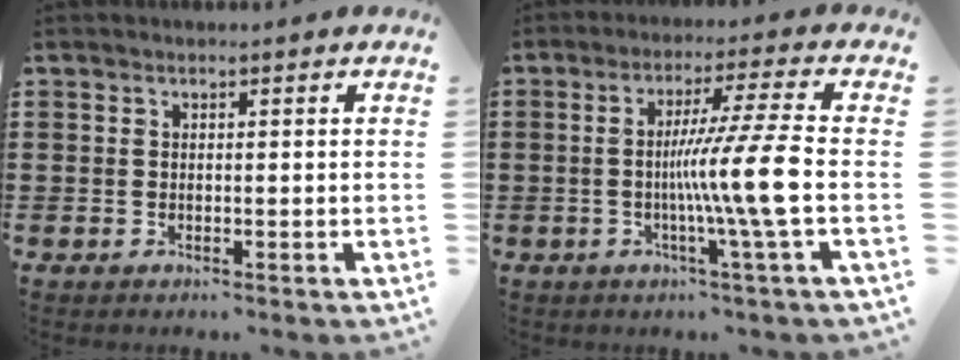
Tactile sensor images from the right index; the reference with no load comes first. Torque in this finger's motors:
{"motor_torque": [1.87, -0.27, 0.40, 0.21]}